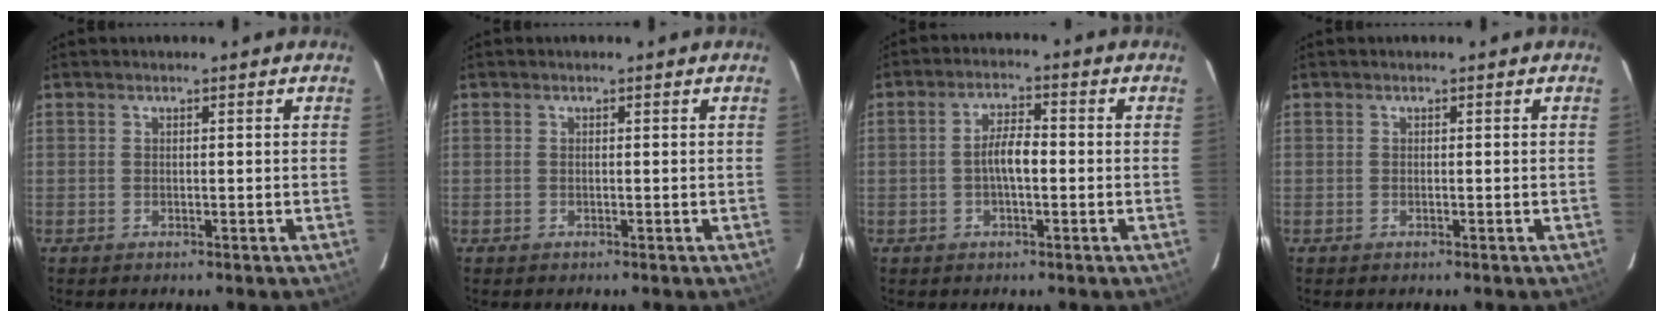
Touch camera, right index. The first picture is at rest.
{"total": 0.0}
{"total": 4.6, "force": [-0.8, 1.5, 4.3], "torque": [-0.080, 0.009, -0.015]}
{"total": 0.0}